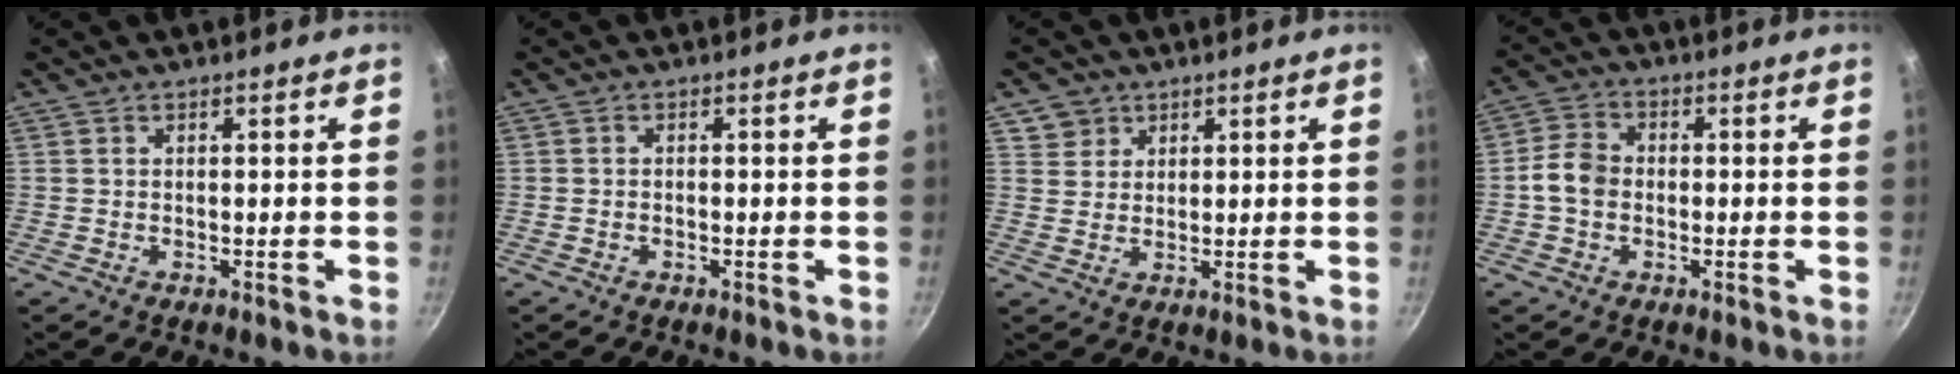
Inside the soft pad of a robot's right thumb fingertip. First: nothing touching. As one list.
[{"total": 0.5, "force": [-0.3, 0.3, 0.3], "torque": [-0.007, 0.004, -0.006]}, {"total": 4.0, "force": [2.1, 3.4, 0.2], "torque": [0.024, 0.007, 0.036]}, {"total": 5.5, "force": [-0.8, 4.3, 3.3], "torque": [-0.050, 0.019, -0.027]}]